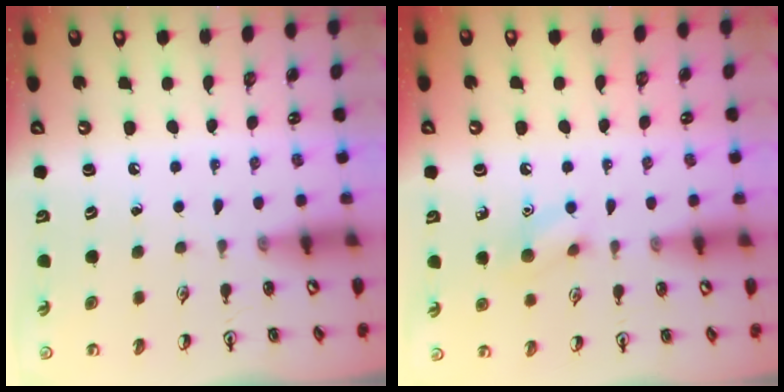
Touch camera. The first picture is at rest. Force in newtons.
{"total": 7.2, "press": 7.1, "slide": 1.3}